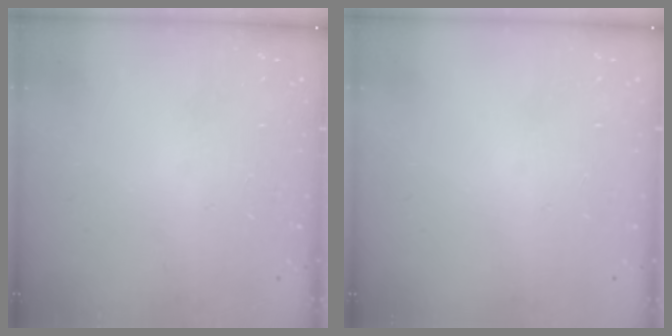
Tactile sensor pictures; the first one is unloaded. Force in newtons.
{"total": 0.0}